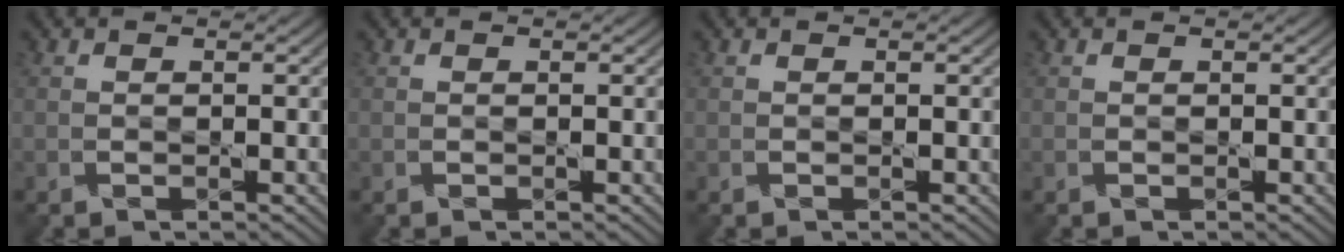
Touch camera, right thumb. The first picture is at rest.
{"total": 0.0}
{"total": 0.0}
{"total": 0.0}